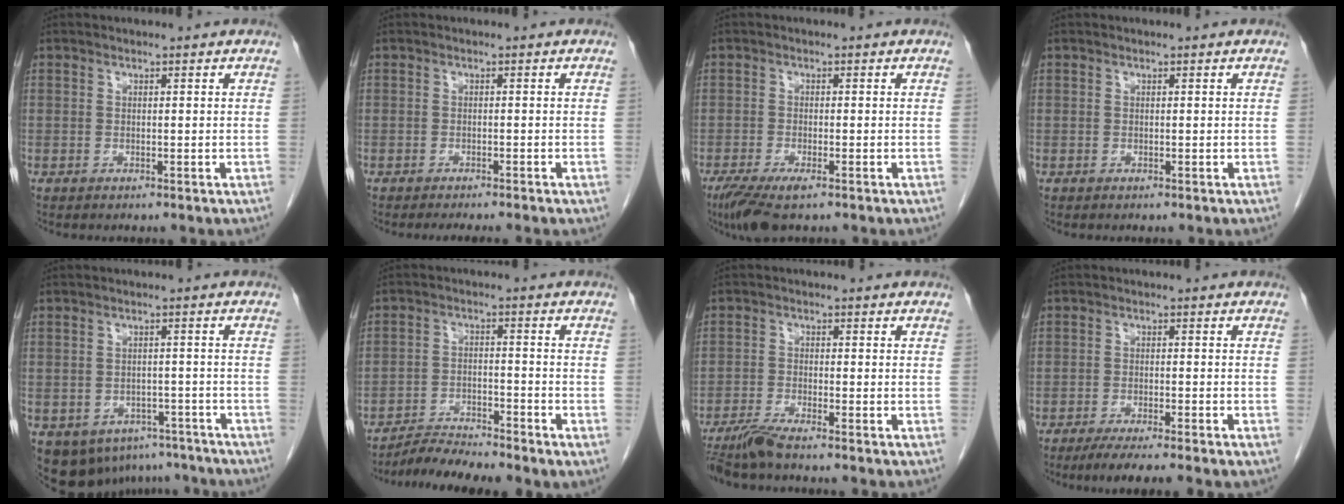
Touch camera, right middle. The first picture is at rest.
{"total": 5.3, "force": [-4.4, 0.6, 2.9], "torque": [-0.027, -0.007, -0.058]}
{"total": 5.7, "force": [-3.7, 1.2, 4.2], "torque": [-0.076, -0.016, -0.062]}
{"total": 0.0}
{"total": 12.2, "force": [-8.0, 8.4, 3.8], "torque": [-0.080, 0.008, -0.092]}
{"total": 4.9, "force": [-4.7, -0.7, 1.2], "torque": [-0.019, -0.014, -0.088]}
{"total": 4.5, "force": [-3.9, -0.7, 2.1], "torque": [-0.043, -0.017, -0.078]}
{"total": 6.5, "force": [-5.0, -0.3, 4.2], "torque": [-0.052, -0.013, -0.077]}